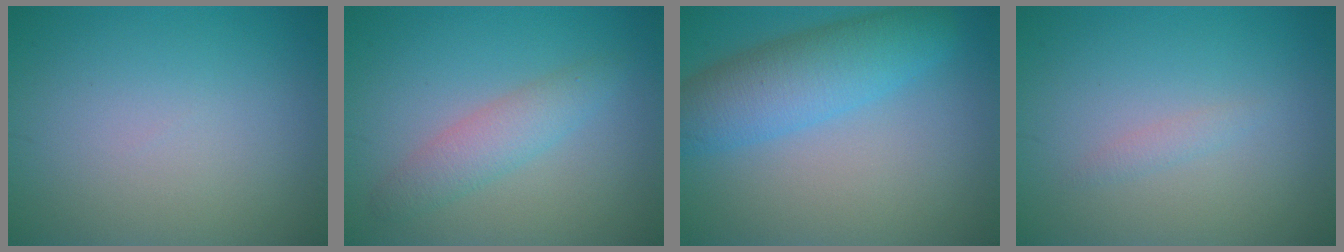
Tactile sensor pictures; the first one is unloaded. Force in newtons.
{"total": 2.8, "press": 2.8, "slide": 0.0}
{"total": 6.1, "press": 6.1, "slide": 0.1}
{"total": 0.8, "press": 0.8, "slide": 0.0}